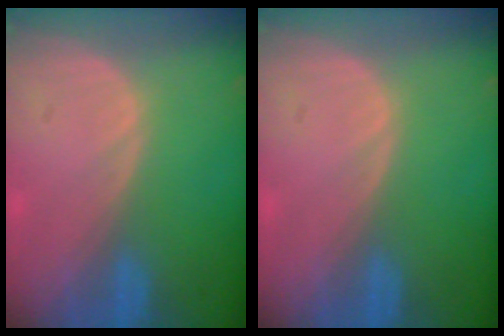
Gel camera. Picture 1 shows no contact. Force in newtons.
{"total": 0.0}